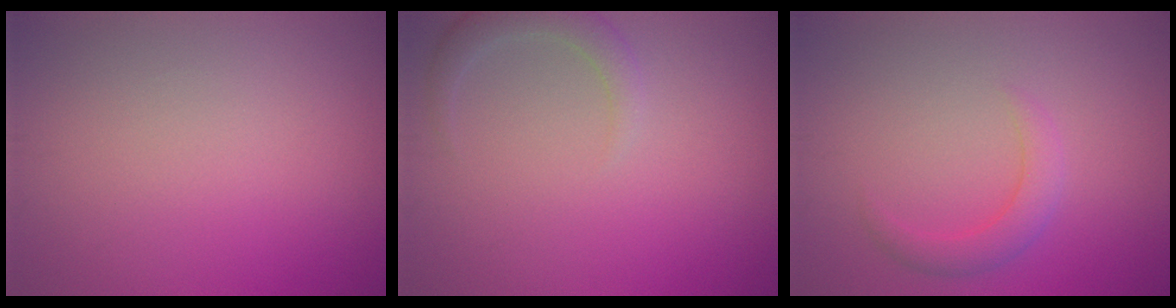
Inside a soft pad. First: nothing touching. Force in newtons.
{"total": 2.2, "press": 2.2, "slide": 0.3}
{"total": 2.3, "press": 2.3, "slide": 0.1}